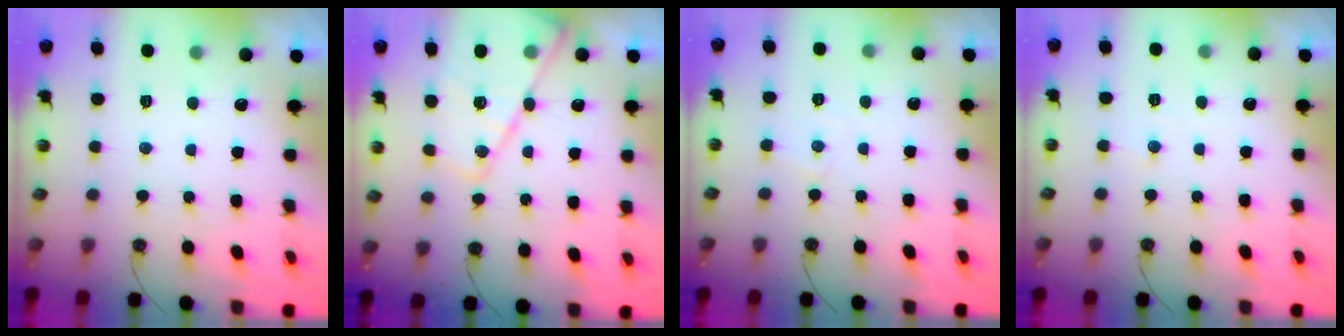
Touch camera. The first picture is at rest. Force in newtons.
{"total": 16.9, "press": 16.8, "slide": 1.6}
{"total": 2.7, "press": 2.7, "slide": 0.5}
{"total": 3.7, "press": 3.7, "slide": 0.6}